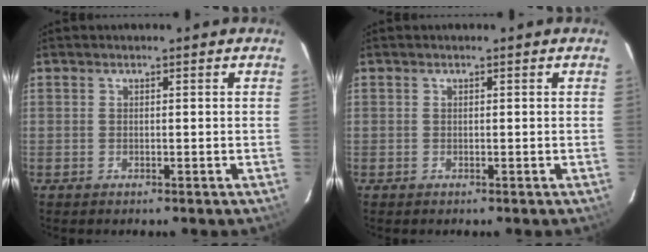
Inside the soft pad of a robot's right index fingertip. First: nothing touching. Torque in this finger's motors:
{"motor_torque": [-0.25, 0.10, -0.05, 0.01]}